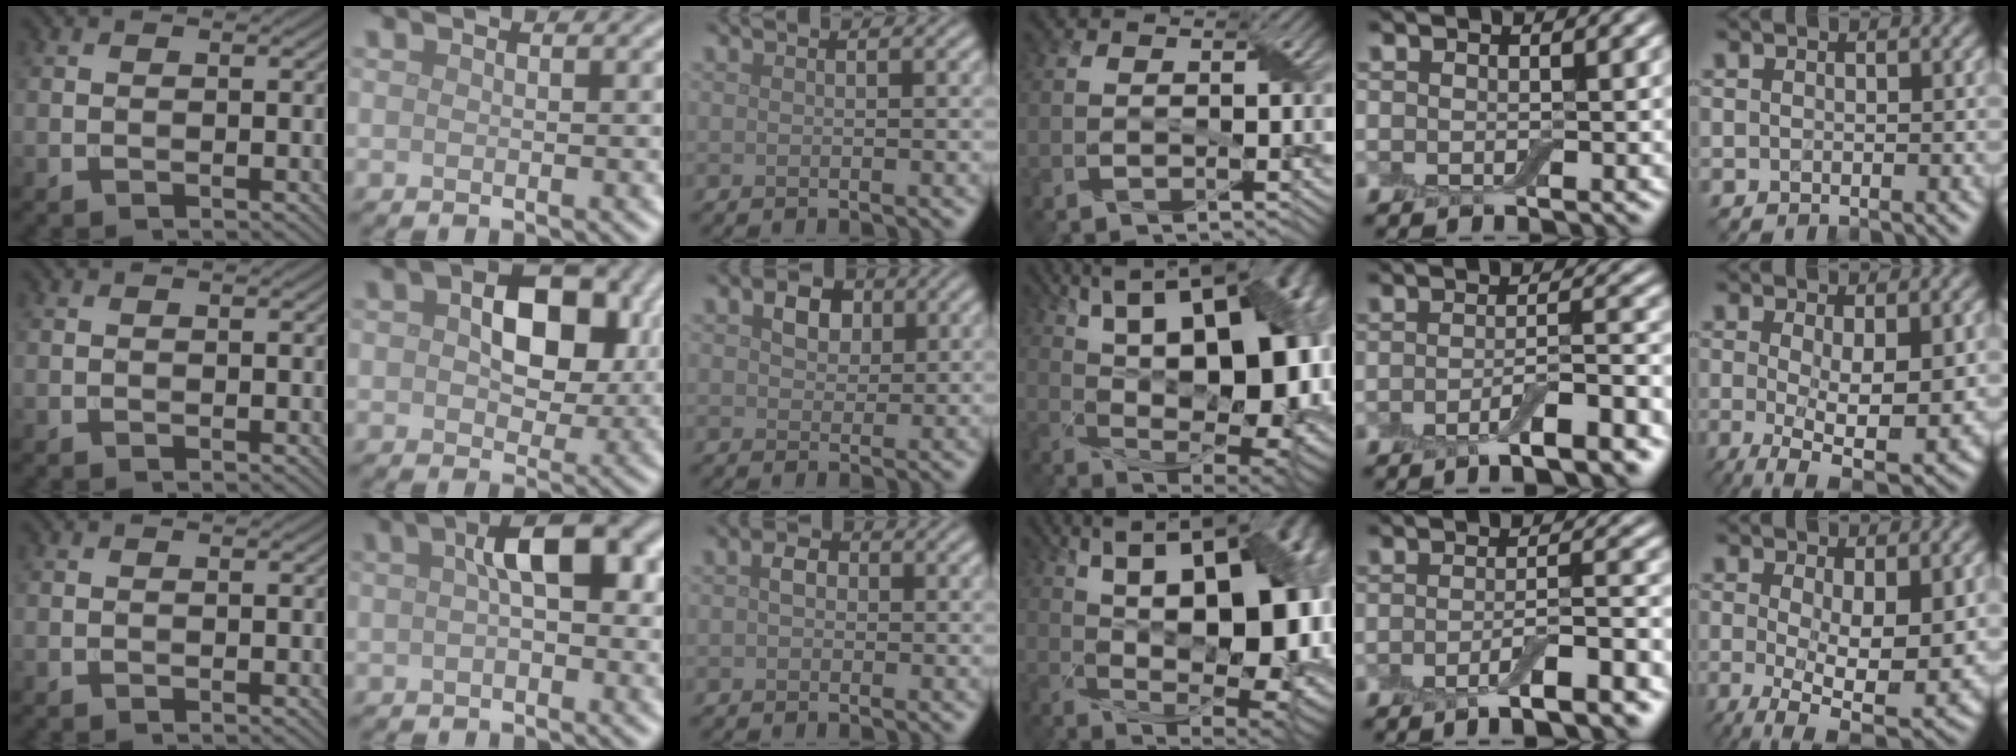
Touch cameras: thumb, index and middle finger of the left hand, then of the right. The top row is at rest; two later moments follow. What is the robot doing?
{"motion": "wrap", "object": "adhesive wrap"}